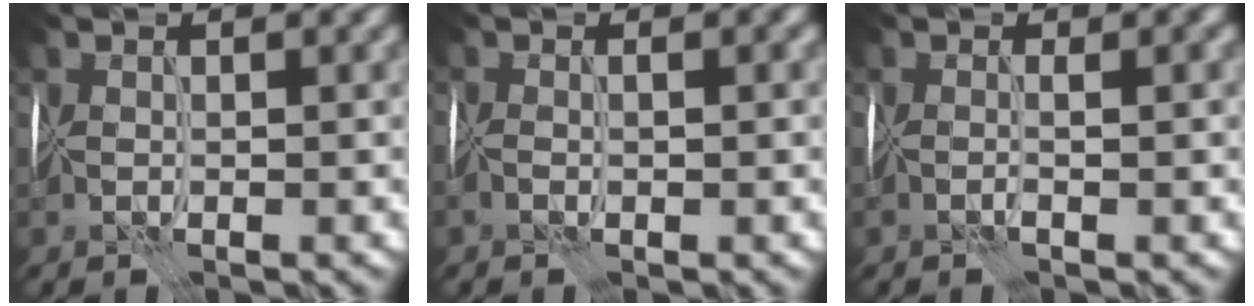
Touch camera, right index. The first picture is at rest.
{"total": 0.9, "force": [-0.3, 0.4, 0.7], "torque": [-0.009, 0.006, -0.004]}
{"total": 0.6, "force": [0.0, -0.2, 0.5], "torque": [-0.011, 0.003, -0.003]}